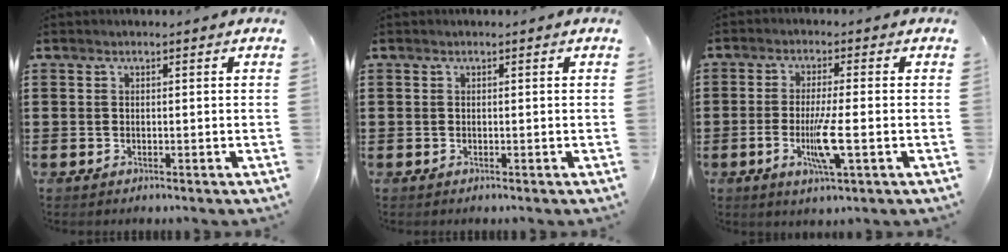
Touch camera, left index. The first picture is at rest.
{"total": 0.0}
{"total": 6.7, "force": [-1.9, 0.5, 6.4], "torque": [-0.126, -0.016, -0.038]}